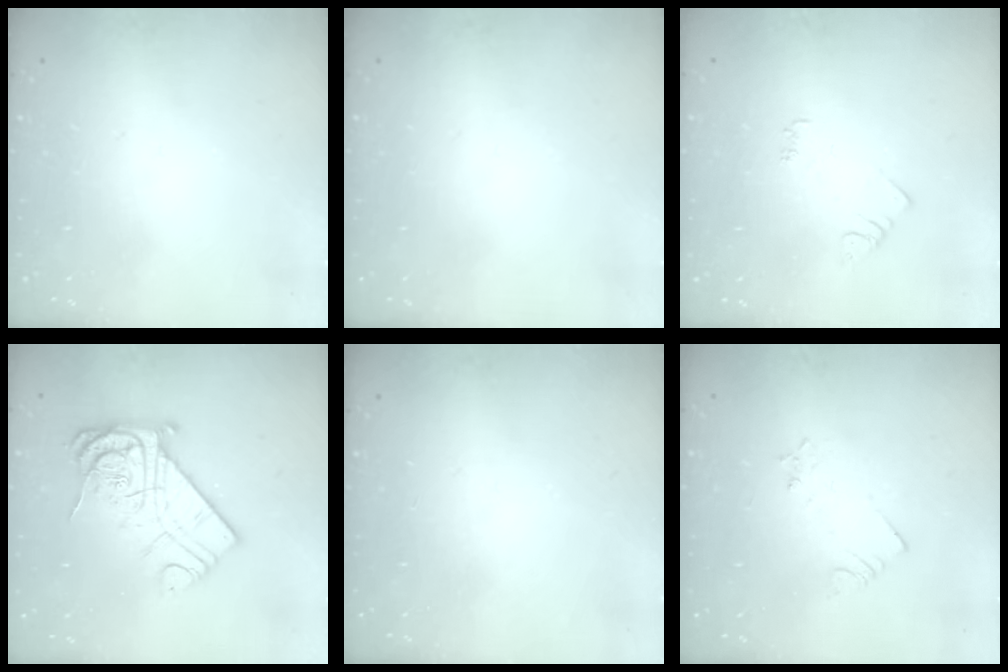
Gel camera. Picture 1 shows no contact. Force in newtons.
{"total": 0.0}
{"total": 3.8, "press": 3.7, "slide": 0.5}
{"total": 16.8, "press": 16.7, "slide": 1.7}
{"total": 0.0}
{"total": 2.1, "press": 2.1, "slide": 0.3}